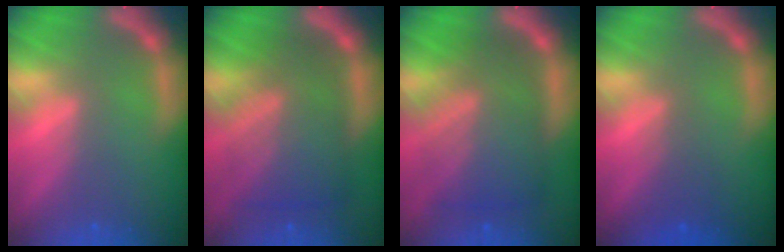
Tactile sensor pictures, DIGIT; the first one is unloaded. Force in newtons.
{"total": 9.0}
{"total": 9.4}
{"total": 2.0}